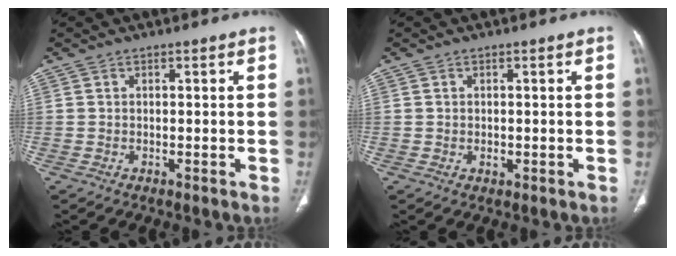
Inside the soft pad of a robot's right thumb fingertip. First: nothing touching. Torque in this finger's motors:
{"motor_torque": [-0.28, 0.01, -0.28, 0.15, 0.05]}